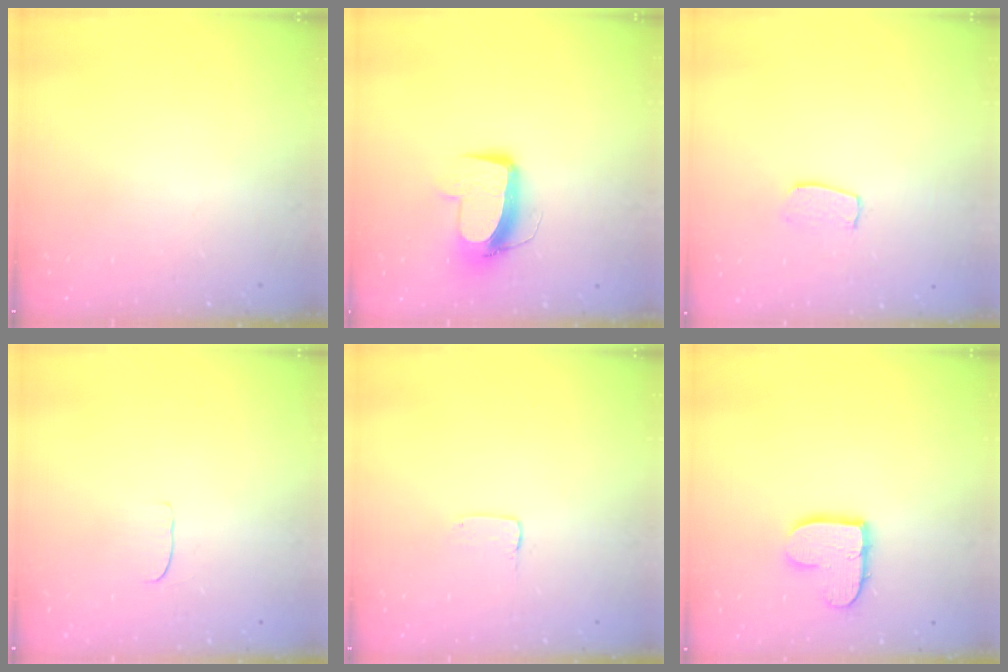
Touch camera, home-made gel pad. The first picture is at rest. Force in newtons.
{"total": 10.6, "press": 10.5, "slide": 1.1}
{"total": 5.9, "press": 5.9, "slide": 0.3}
{"total": 4.9, "press": 4.9, "slide": 0.5}
{"total": 2.0, "press": 2.0, "slide": 0.2}
{"total": 10.1, "press": 10.1, "slide": 0.7}